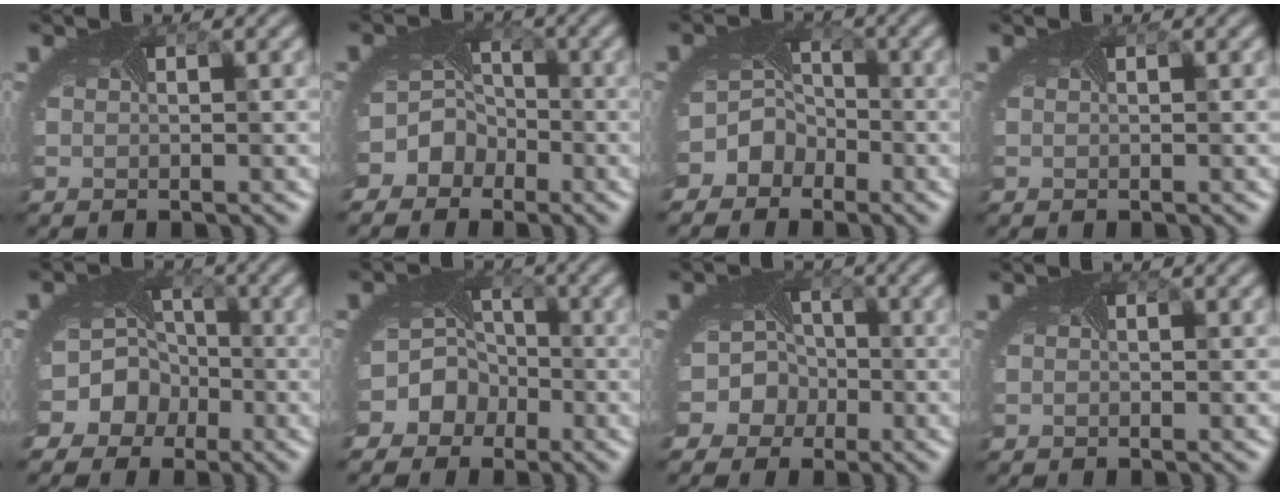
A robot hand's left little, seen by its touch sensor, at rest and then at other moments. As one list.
[{"total": 6.1, "force": [-3.2, 5.0, 1.2], "torque": [-0.005, -0.005, -0.063]}, {"total": 5.5, "force": [-3.2, 4.4, 0.9], "torque": [0.003, -0.003, -0.060]}, {"total": 0.0}, {"total": 10.6, "force": [-4.0, 9.2, 3.5], "torque": [-0.077, -0.008, -0.086]}, {"total": 8.9, "force": [-3.8, 7.6, 2.5], "torque": [-0.049, -0.010, -0.080]}, {"total": 8.5, "force": [-2.6, 7.6, 2.7], "torque": [-0.050, 0.004, -0.074]}, {"total": 0.0}]